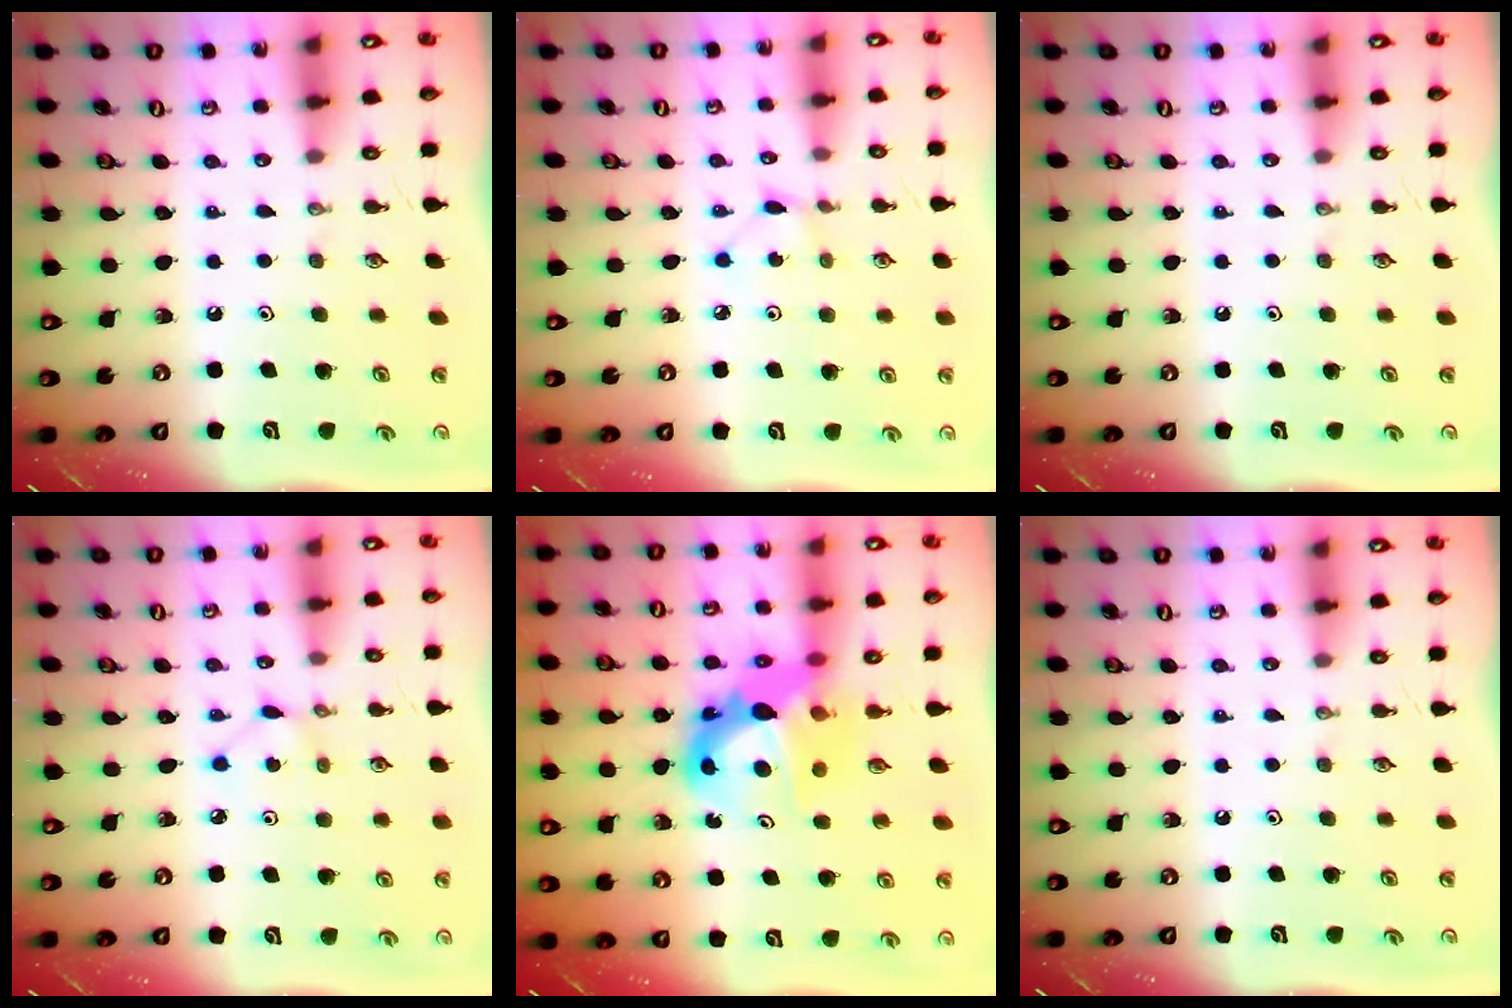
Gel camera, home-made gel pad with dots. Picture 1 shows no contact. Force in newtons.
{"total": 1.2, "press": 1.2, "slide": 0.1}
{"total": 0.0}
{"total": 1.6, "press": 1.6, "slide": 0.2}
{"total": 12.7, "press": 12.6, "slide": 1.2}
{"total": 0.0}